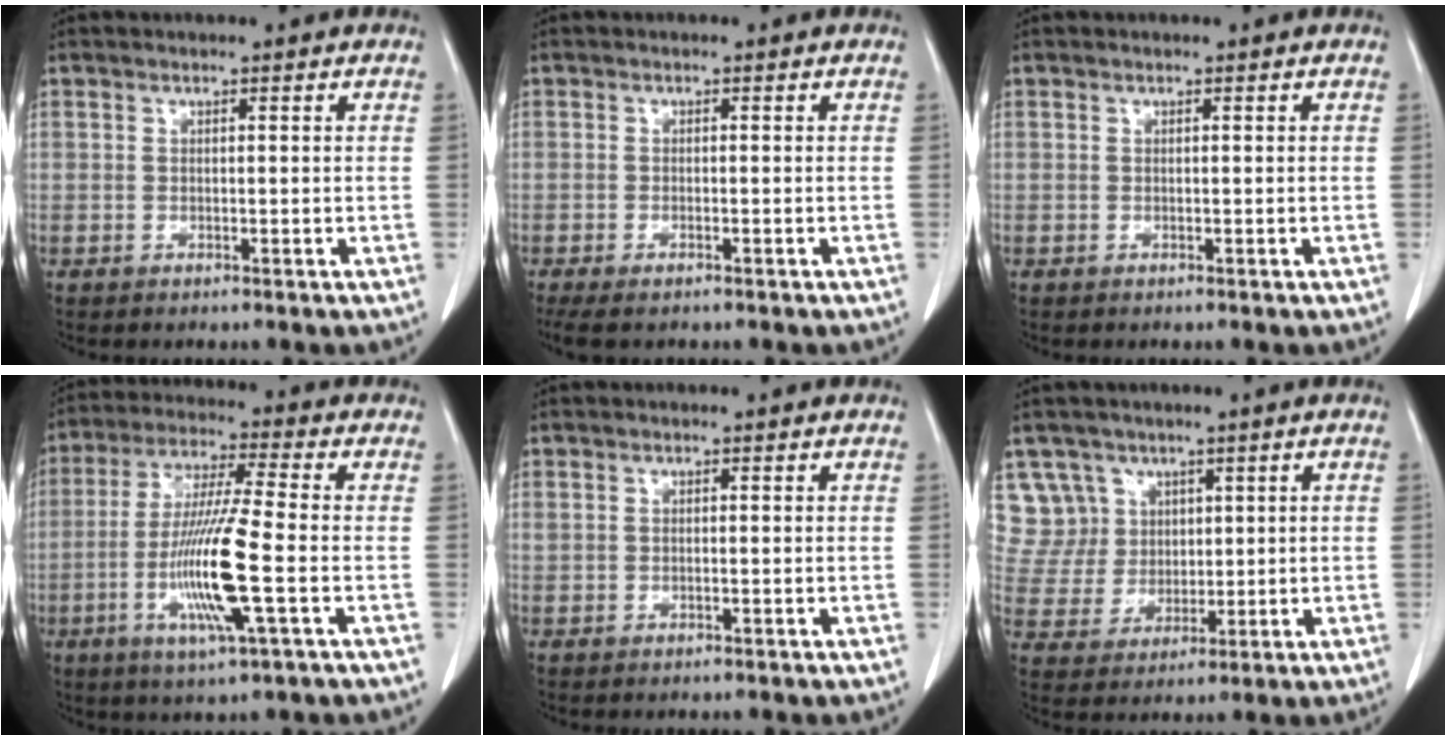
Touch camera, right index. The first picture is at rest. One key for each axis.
{"total": 3.6, "fx": -2.7, "fy": 1.1, "fz": 2.1, "tx": -0.034, "ty": -0.012, "tz": -0.038}
{"total": 0.0}
{"total": 13.1, "fx": -3.2, "fy": 0.0, "fz": 12.7, "tx": -0.254, "ty": -0.016, "tz": -0.066}
{"total": 0.0}
{"total": 7.6, "fx": 4.0, "fy": 6.5, "fz": -0.4, "tx": 0.009, "ty": 0.019, "tz": 0.089}